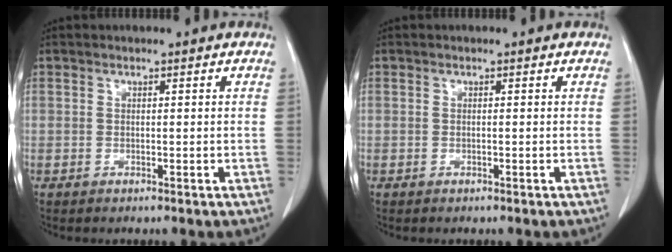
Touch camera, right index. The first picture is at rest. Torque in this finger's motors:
{"motor_torque": [0.05, 0.01, -0.03, 0.01]}